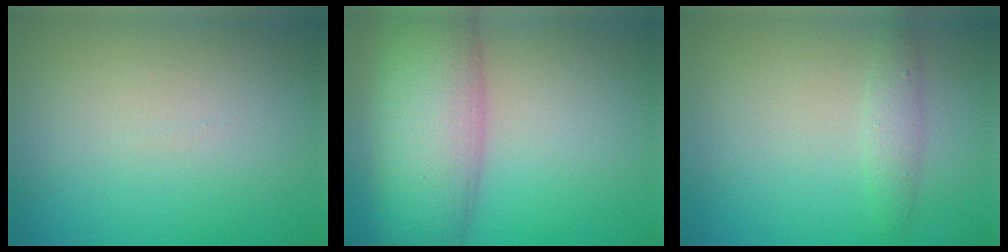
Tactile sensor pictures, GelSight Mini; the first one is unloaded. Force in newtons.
{"total": 10.8, "press": 10.8, "slide": 0.4}
{"total": 1.6, "press": 1.6, "slide": 0.0}